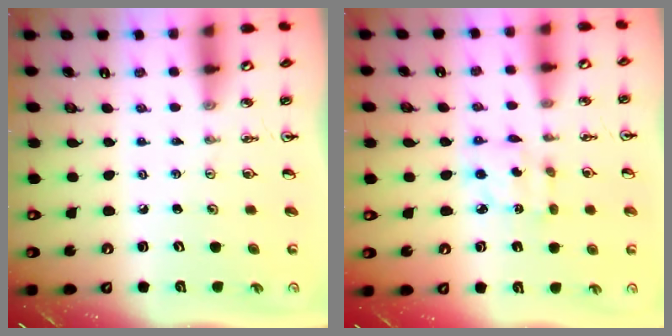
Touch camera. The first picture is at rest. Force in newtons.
{"total": 3.7, "press": 3.7, "slide": 0.1}